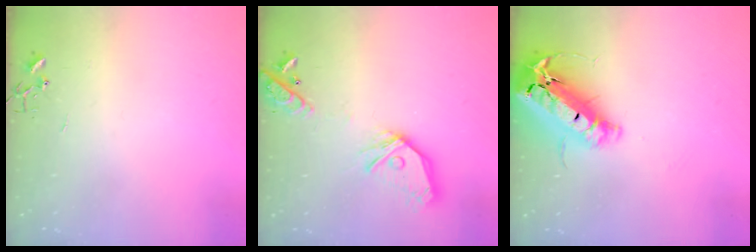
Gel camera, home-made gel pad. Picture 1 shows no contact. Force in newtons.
{"total": 18.6, "press": 18.4, "slide": 2.5}
{"total": 25.0, "press": 24.5, "slide": 4.9}